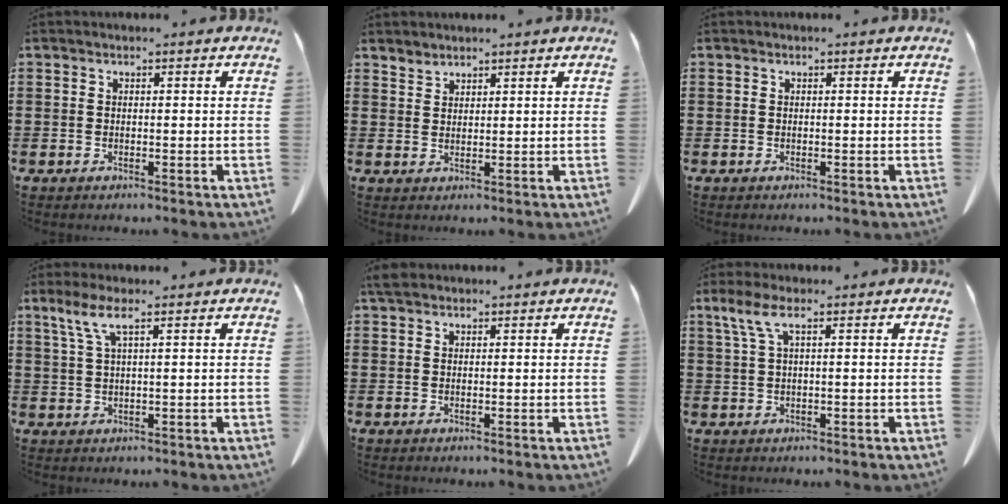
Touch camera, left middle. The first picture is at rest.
{"total": 1.8, "force": [1.8, 0.4, 0.0], "torque": [-0.004, -0.001, 0.036]}
{"total": 0.0}
{"total": 4.1, "force": [2.1, 0.3, 3.5], "torque": [-0.075, 0.001, 0.036]}
{"total": 1.6, "force": [1.2, 0.9, 0.7], "torque": [-0.019, 0.004, 0.023]}
{"total": 3.6, "force": [1.4, 0.6, 3.2], "torque": [-0.076, -0.001, 0.023]}